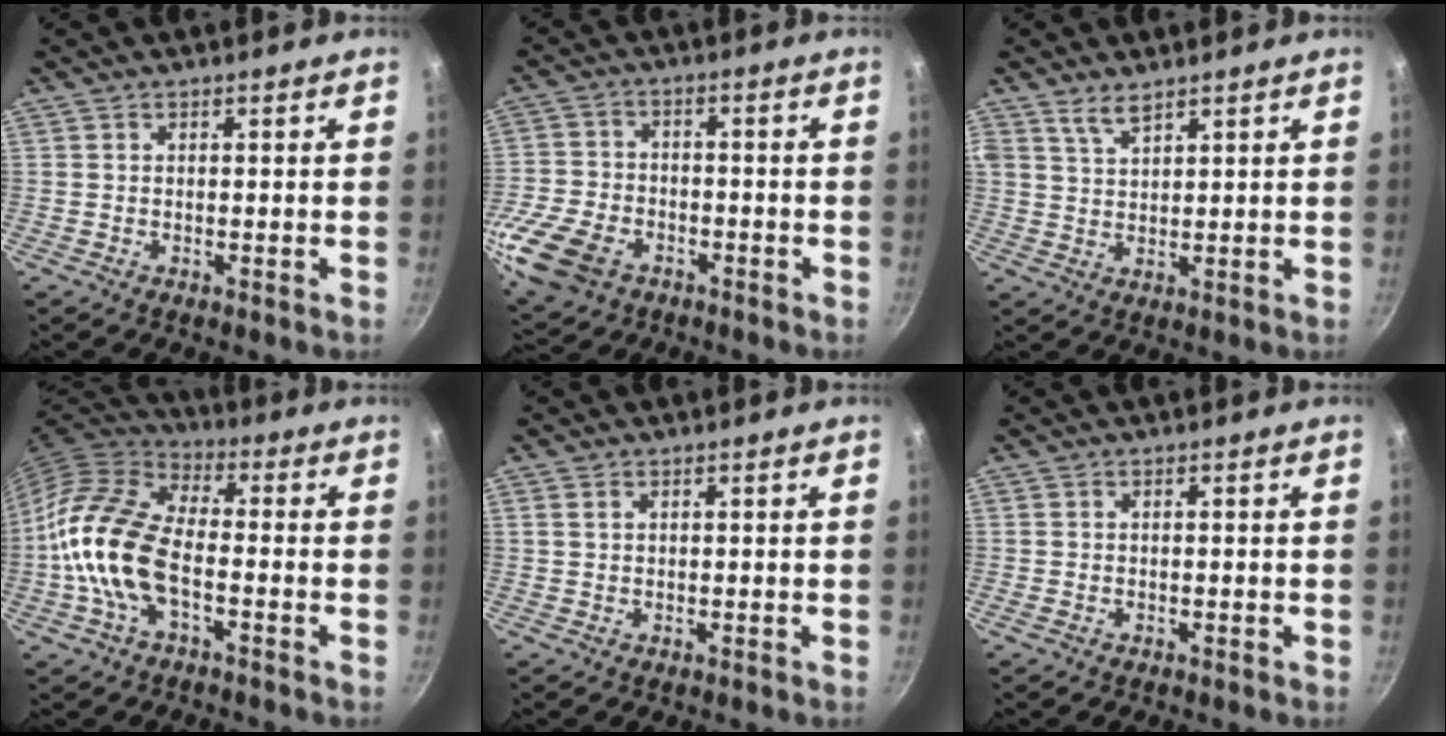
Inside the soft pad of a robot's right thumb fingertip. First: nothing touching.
{"total": 15.0, "force": [-6.8, 10.1, 8.8], "torque": [-0.190, 0.024, -0.132]}
{"total": 3.6, "force": [2.8, 1.3, 1.9], "torque": [-0.036, -0.019, 0.058]}
{"total": 15.7, "force": [-3.6, 8.4, 12.8], "torque": [-0.234, 0.036, -0.085]}
{"total": 1.0, "force": [0.4, 0.6, 0.6], "torque": [-0.012, 0.002, 0.007]}
{"total": 0.7, "force": [-0.3, 0.4, 0.4], "torque": [-0.011, 0.004, -0.007]}